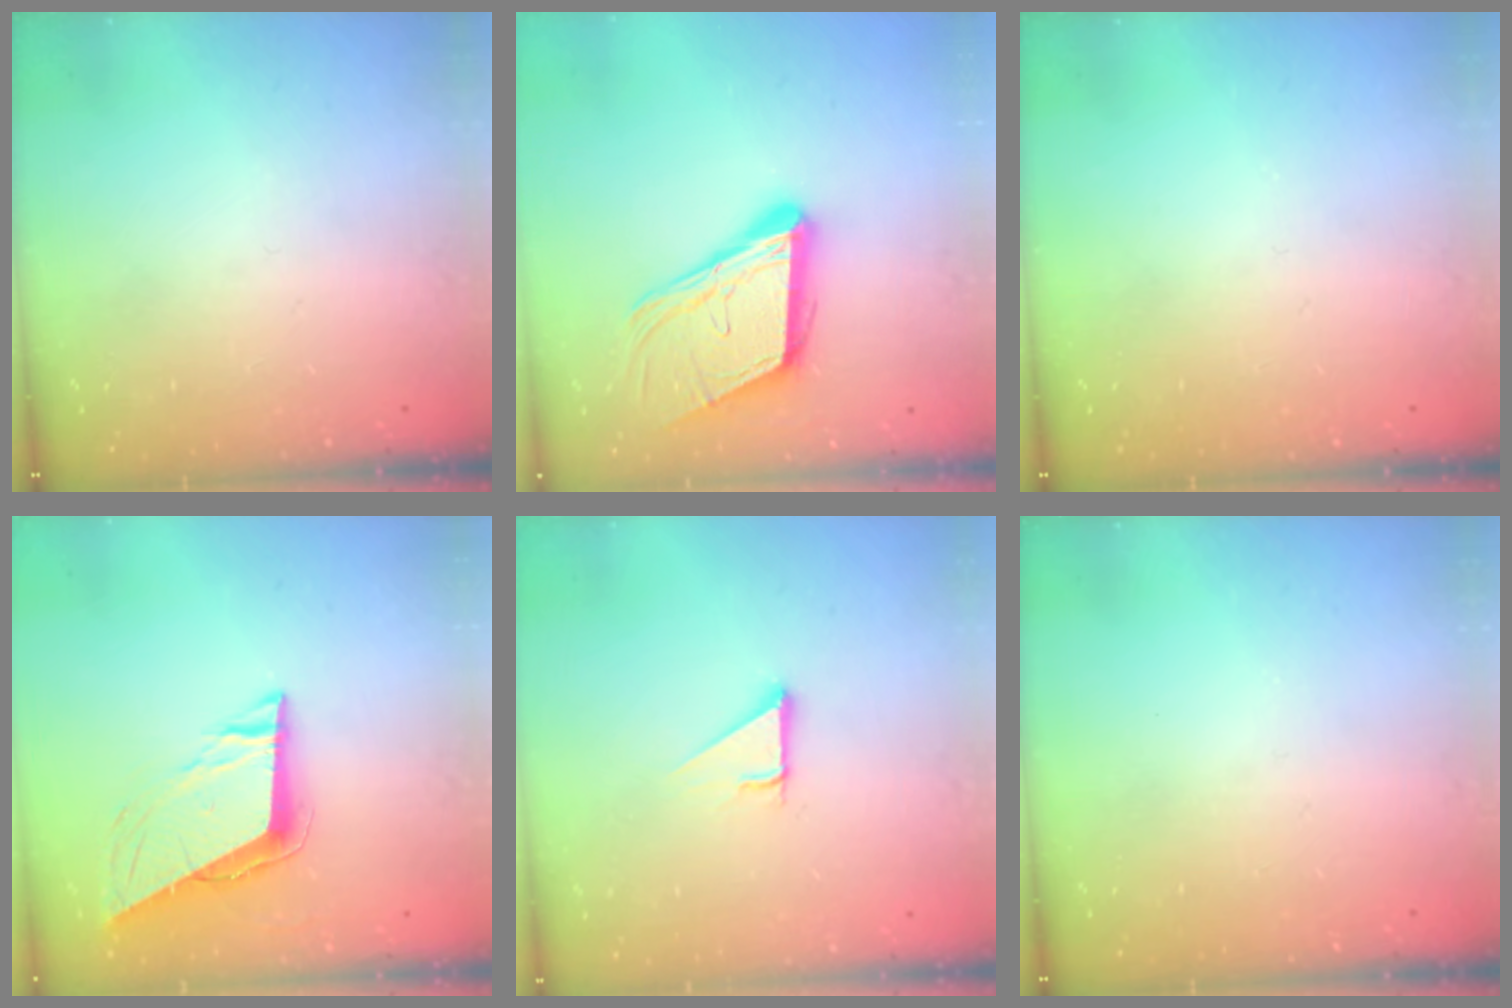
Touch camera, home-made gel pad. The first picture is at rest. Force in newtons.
{"total": 16.0, "press": 15.6, "slide": 3.7}
{"total": 0.0}
{"total": 8.6, "press": 8.4, "slide": 1.9}
{"total": 2.7, "press": 2.7, "slide": 0.0}
{"total": 0.0}